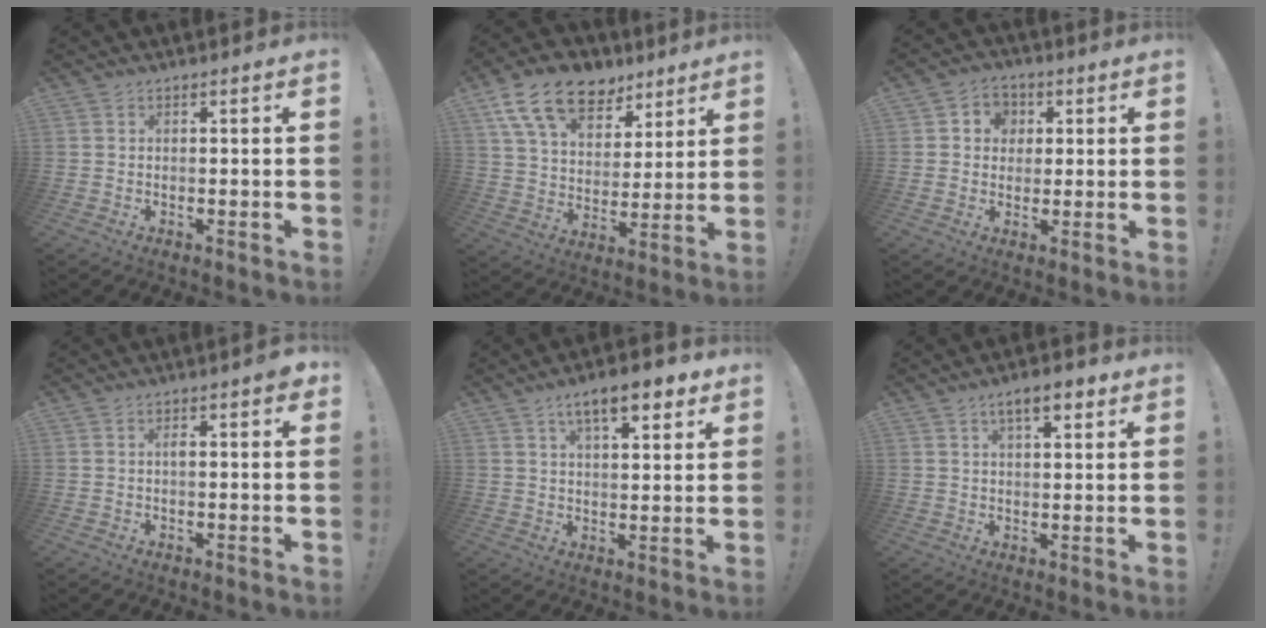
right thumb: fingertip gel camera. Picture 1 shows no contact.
{"total": 17.5, "force": [10.8, 10.5, 9.0], "torque": [-0.154, -0.061, 0.199]}
{"total": 5.8, "force": [0.8, 5.5, 1.8], "torque": [-0.025, 0.003, 0.016]}
{"total": 2.1, "force": [-0.1, 0.7, 2.0], "torque": [-0.033, 0.005, -0.006]}
{"total": 9.8, "force": [5.5, 3.3, 7.4], "torque": [-0.107, -0.020, 0.091]}
{"total": 6.4, "force": [3.4, 2.2, 4.9], "torque": [-0.066, -0.011, 0.053]}